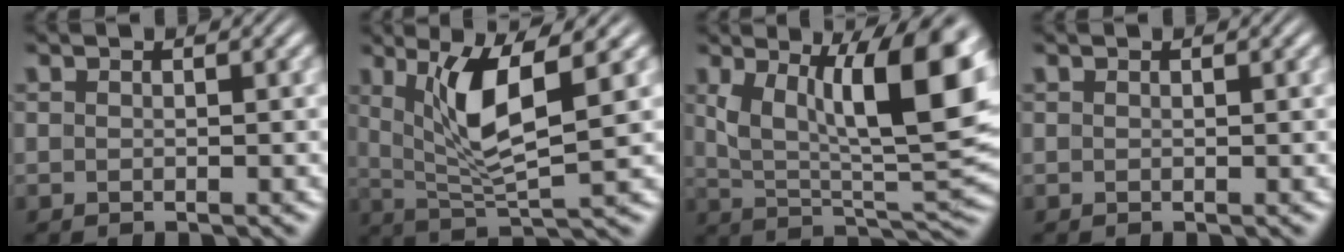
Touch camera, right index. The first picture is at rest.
{"total": 6.3, "force": [2.2, 2.0, 5.6], "torque": [-0.104, -0.007, 0.047]}
{"total": 12.2, "force": [2.9, 5.7, 10.3], "torque": [-0.160, -0.025, 0.058]}
{"total": 0.0}